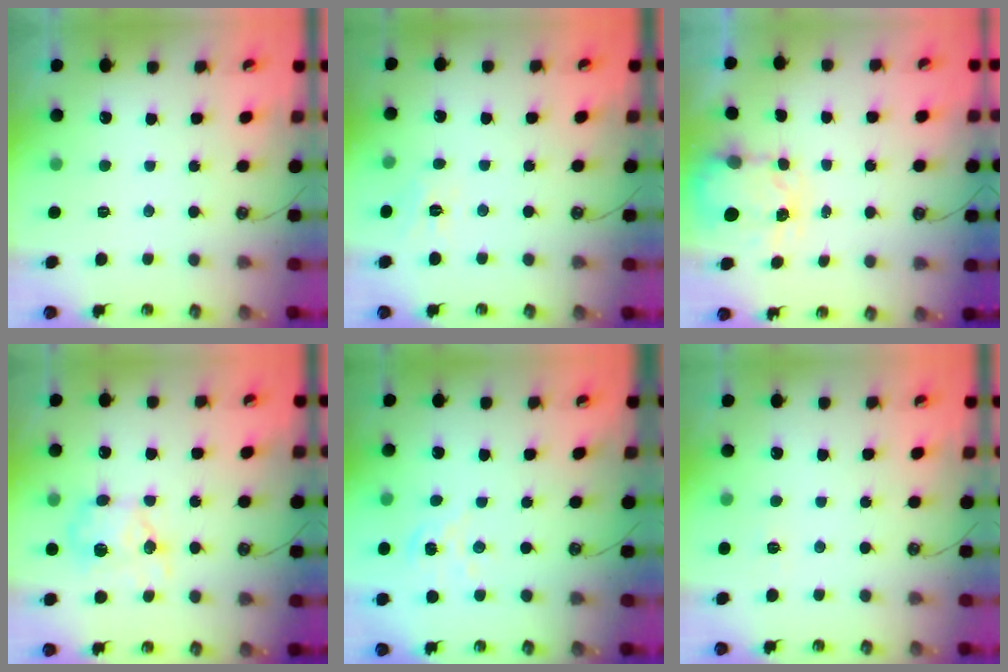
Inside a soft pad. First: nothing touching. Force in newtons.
{"total": 4.9, "press": 4.9, "slide": 0.2}
{"total": 3.6, "press": 3.6, "slide": 0.5}
{"total": 11.9, "press": 11.9, "slide": 0.2}
{"total": 2.8, "press": 2.7, "slide": 0.3}
{"total": 4.3, "press": 4.3, "slide": 0.5}